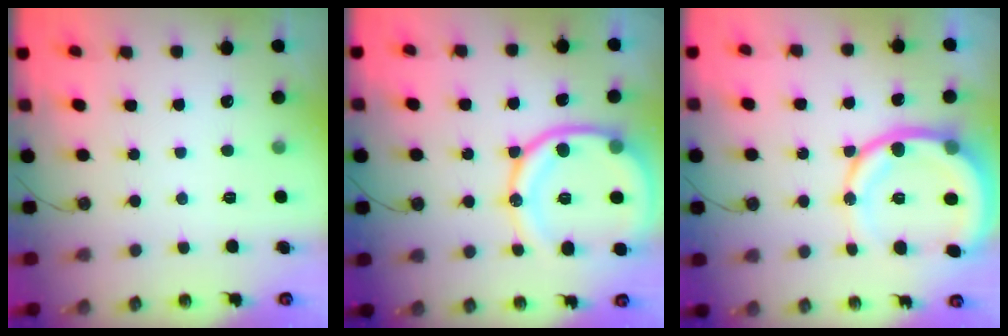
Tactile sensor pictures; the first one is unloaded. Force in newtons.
{"total": 19.1, "press": 19.0, "slide": 2.2}
{"total": 16.7, "press": 16.4, "slide": 3.2}